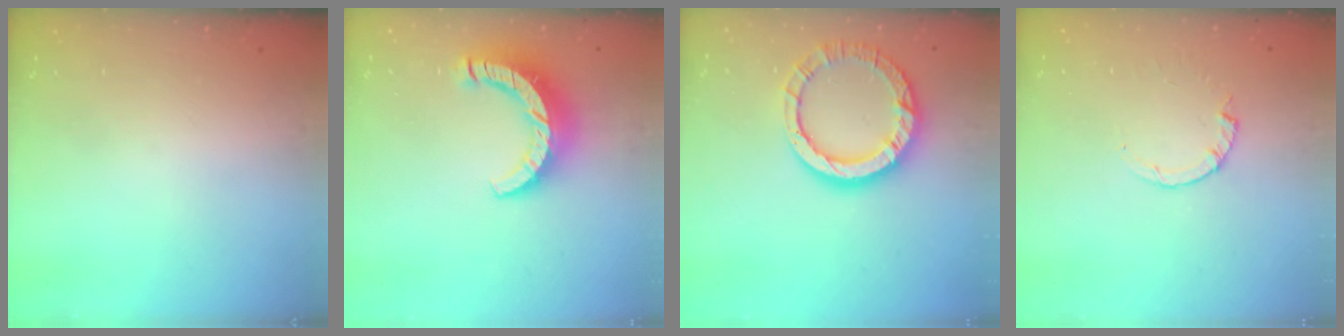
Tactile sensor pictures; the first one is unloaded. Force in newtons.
{"total": 11.4, "press": 11.3, "slide": 1.1}
{"total": 13.3, "press": 13.2, "slide": 1.4}
{"total": 1.0, "press": 0.9, "slide": 0.3}